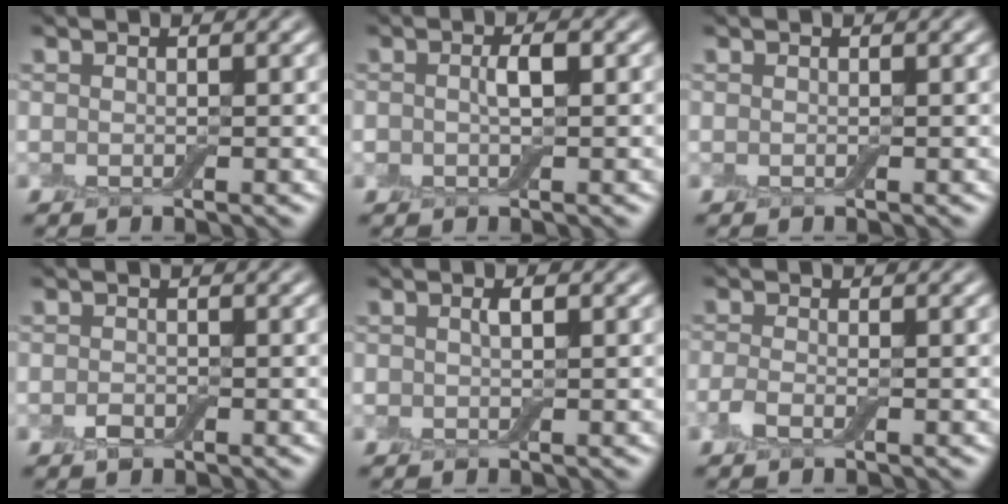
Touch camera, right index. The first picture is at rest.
{"total": 1.7, "force": [0.0, 0.8, 1.5], "torque": [-0.029, 0.003, -0.002]}
{"total": 0.0}
{"total": 1.1, "force": [-0.6, 0.7, 0.7], "torque": [-0.014, -0.001, -0.012]}
{"total": 0.9, "force": [0.3, 0.3, 0.8], "torque": [-0.017, 0.003, 0.004]}
{"total": 1.6, "force": [-0.8, 0.6, 1.2], "torque": [-0.031, -0.001, -0.021]}